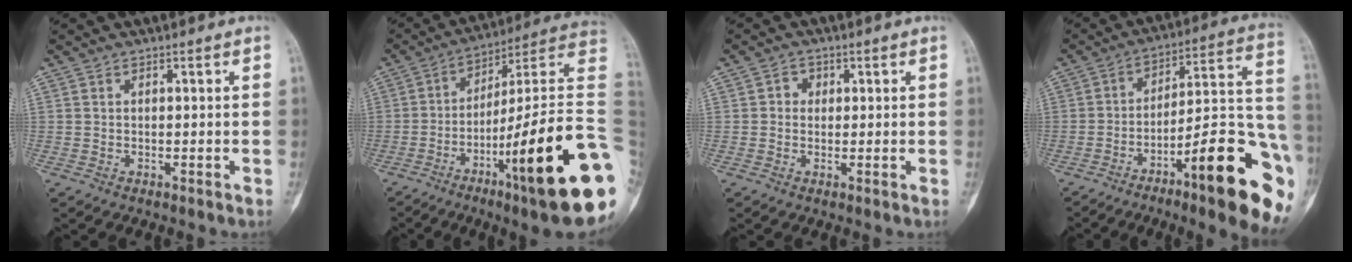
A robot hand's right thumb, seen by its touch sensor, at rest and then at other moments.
{"total": 27.8, "force": [-8.6, 3.3, 26.2], "torque": [-0.323, 0.044, -0.135]}
{"total": 0.6, "force": [0.1, 0.5, 0.1], "torque": [0.007, 0.002, 0.000]}
{"total": 22.5, "force": [-10.7, 4.5, 19.2], "torque": [-0.221, 0.068, -0.159]}